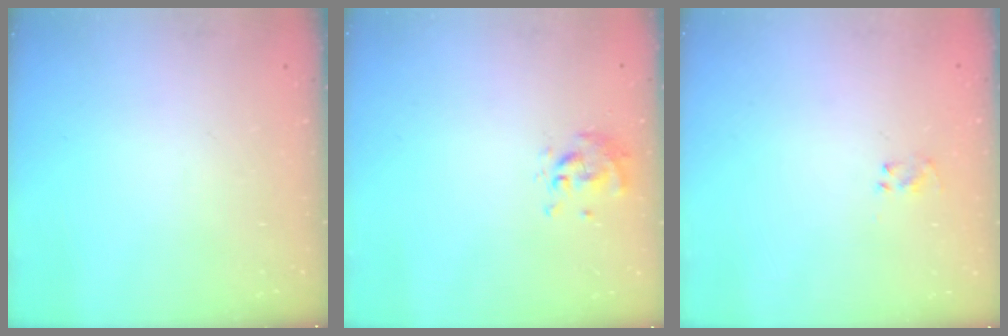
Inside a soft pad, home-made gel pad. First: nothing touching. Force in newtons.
{"total": 0.6, "press": 0.5, "slide": 0.2}
{"total": 2.3, "press": 2.1, "slide": 0.9}